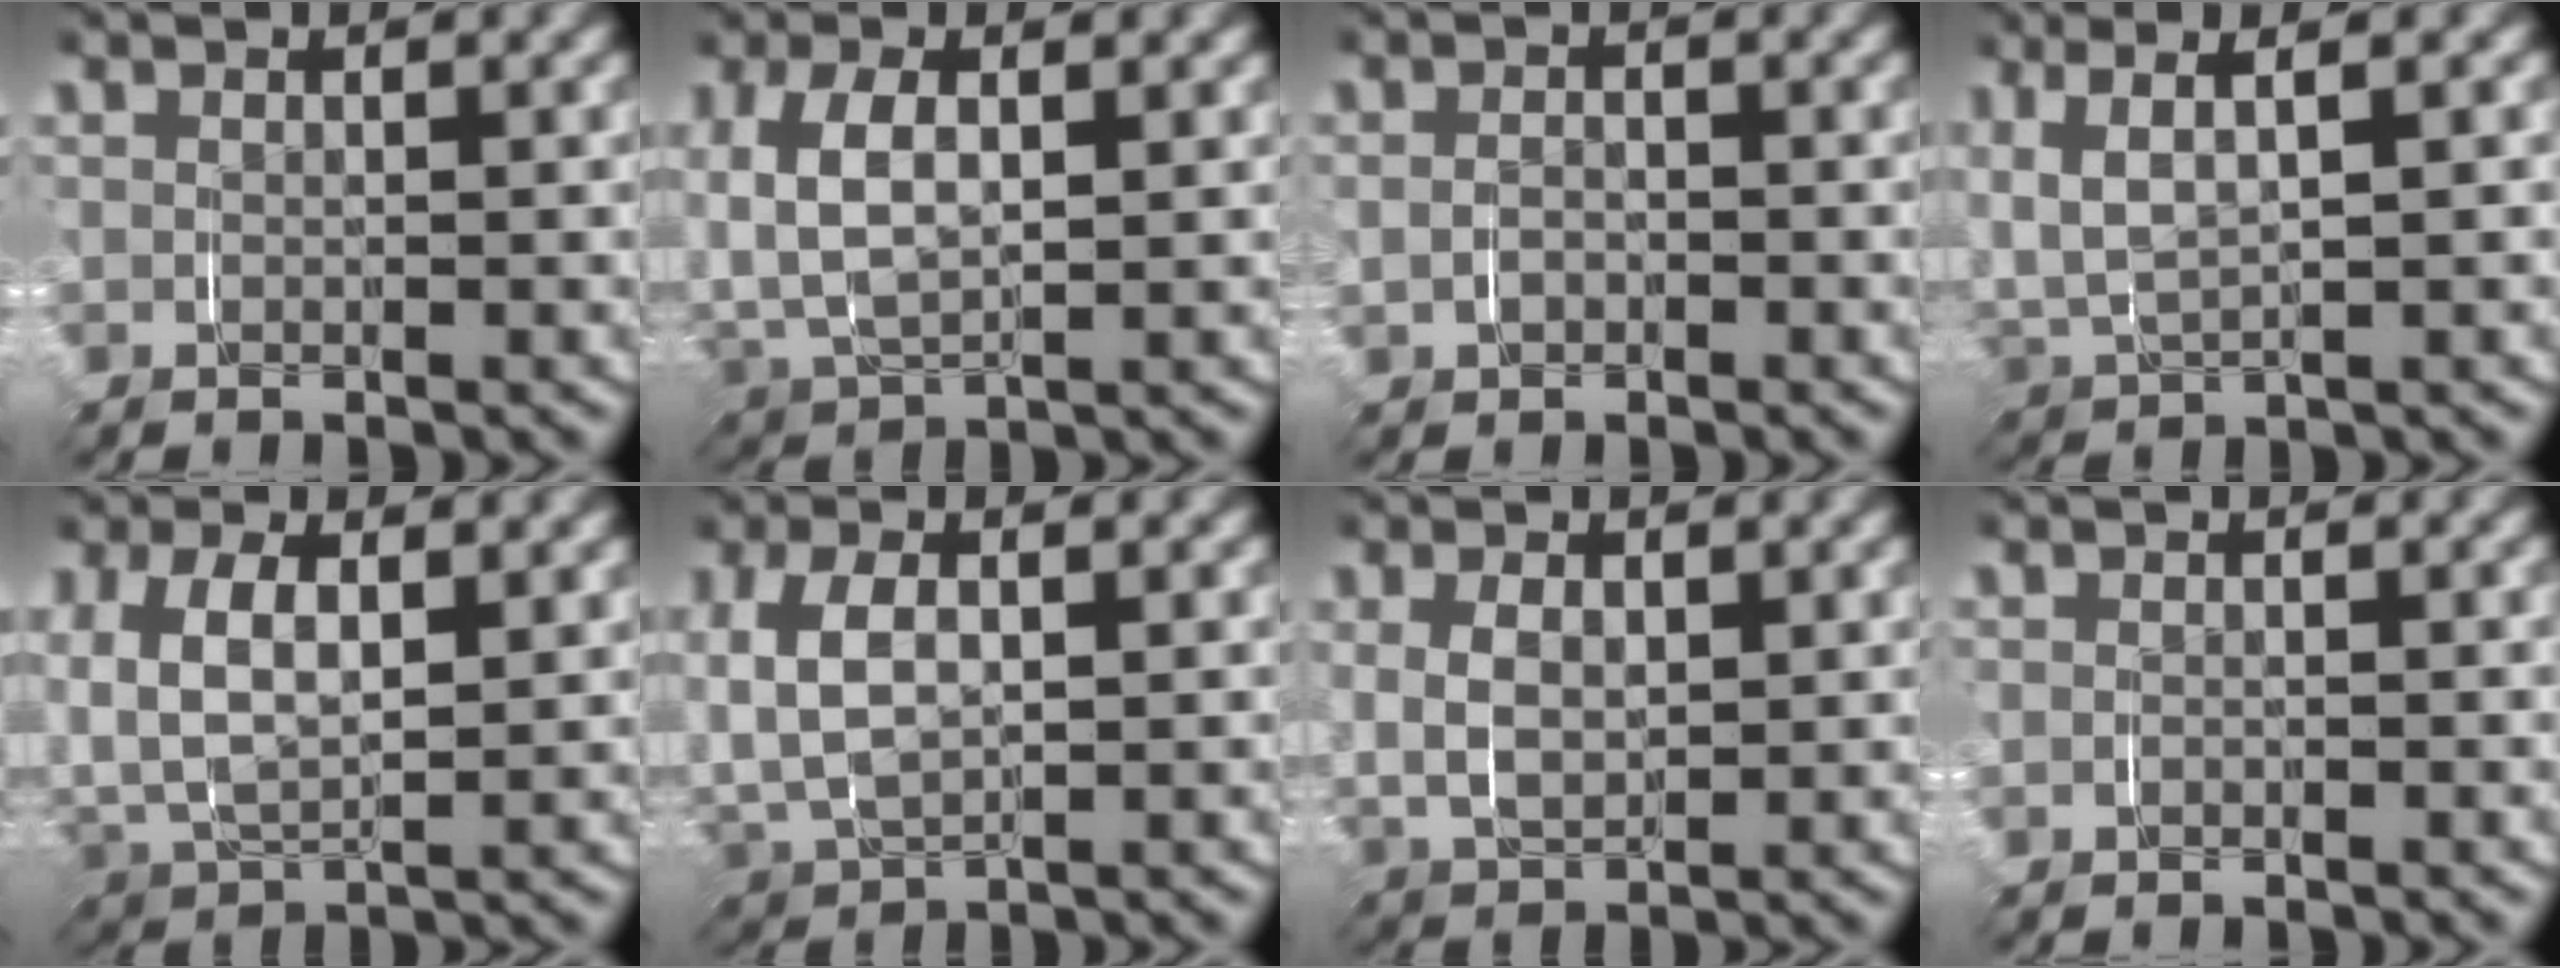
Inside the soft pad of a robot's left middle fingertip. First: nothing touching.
{"total": 1.9, "force": [1.1, 1.1, 1.1], "torque": [-0.036, -0.005, 0.018]}
{"total": 0.8, "force": [-0.3, 0.4, -0.6], "torque": [0.010, -0.004, -0.007]}
{"total": 3.8, "force": [2.0, 2.2, 2.4], "torque": [-0.045, 0.006, 0.024]}
{"total": 3.0, "force": [1.7, 1.9, 1.6], "torque": [-0.047, -0.005, 0.024]}
{"total": 1.7, "force": [0.6, 1.2, 1.0], "torque": [-0.035, -0.009, 0.014]}
{"total": 1.8, "force": [0.9, 1.5, 0.7], "torque": [-0.020, -0.003, 0.010]}
{"total": 0.8, "force": [-0.6, 0.5, -0.2], "torque": [-0.006, -0.006, -0.011]}